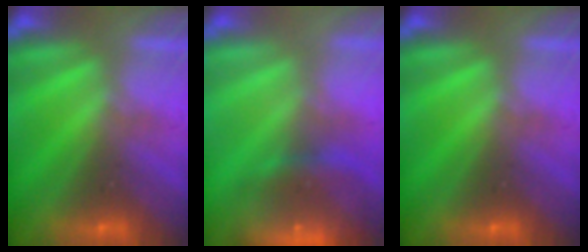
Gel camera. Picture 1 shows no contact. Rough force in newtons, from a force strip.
{"total": 7.3}
{"total": 0.0}